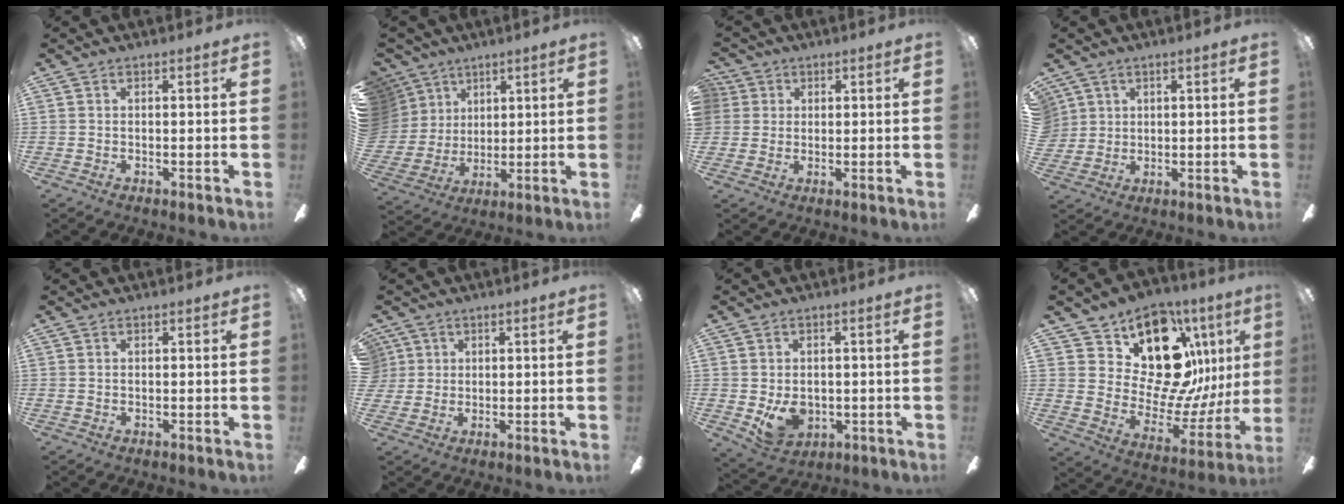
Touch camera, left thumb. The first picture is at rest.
{"total": 10.5, "force": [5.2, 8.9, 1.7], "torque": [-0.064, -0.027, 0.111]}
{"total": 3.6, "force": [1.2, 3.4, 0.2], "torque": [0.000, 0.006, 0.020]}
{"total": 3.6, "force": [1.9, 3.1, 0.0], "torque": [-0.014, 0.007, 0.036]}
{"total": 0.0}
{"total": 3.6, "force": [1.3, 3.3, 0.2], "torque": [-0.010, 0.005, 0.023]}
{"total": 8.0, "force": [-1.2, 6.2, 4.9], "torque": [-0.069, 0.002, -0.017]}
{"total": 20.0, "force": [11.6, 10.4, 12.5], "torque": [-0.215, -0.094, 0.209]}